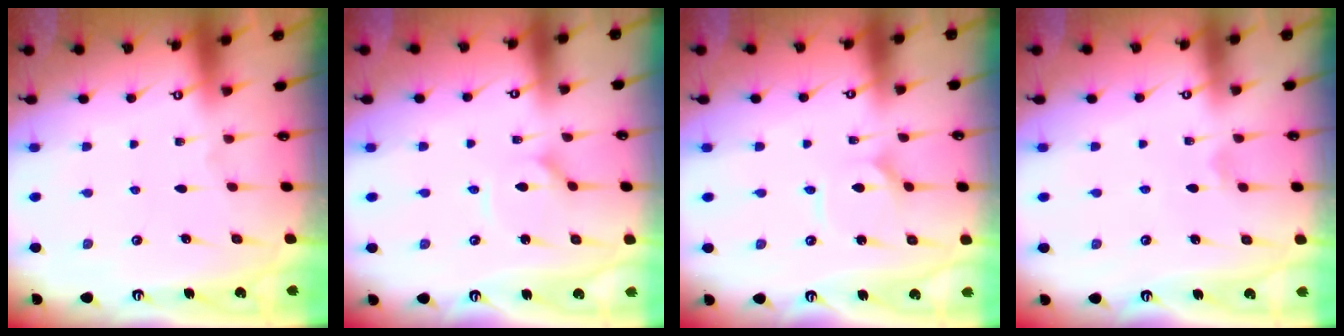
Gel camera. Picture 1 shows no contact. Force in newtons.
{"total": 2.1, "press": 2.1, "slide": 0.3}
{"total": 2.4, "press": 2.4, "slide": 0.2}
{"total": 1.9, "press": 1.8, "slide": 0.6}